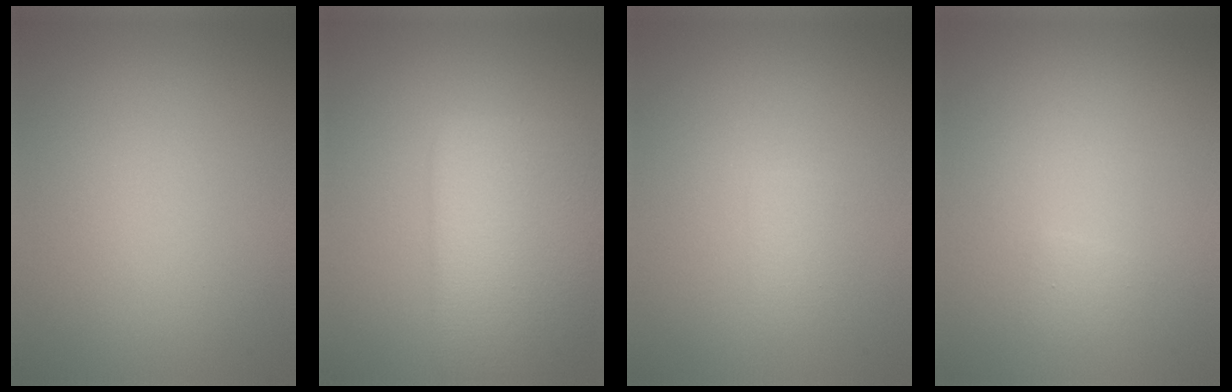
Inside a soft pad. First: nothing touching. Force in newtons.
{"total": 6.5, "press": 6.5, "slide": 0.1}
{"total": 1.2, "press": 1.2, "slide": 0.1}
{"total": 0.7, "press": 0.7, "slide": 0.1}